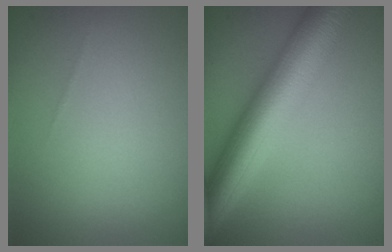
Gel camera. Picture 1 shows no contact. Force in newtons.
{"total": 10.7, "press": 10.7, "slide": 0.2}